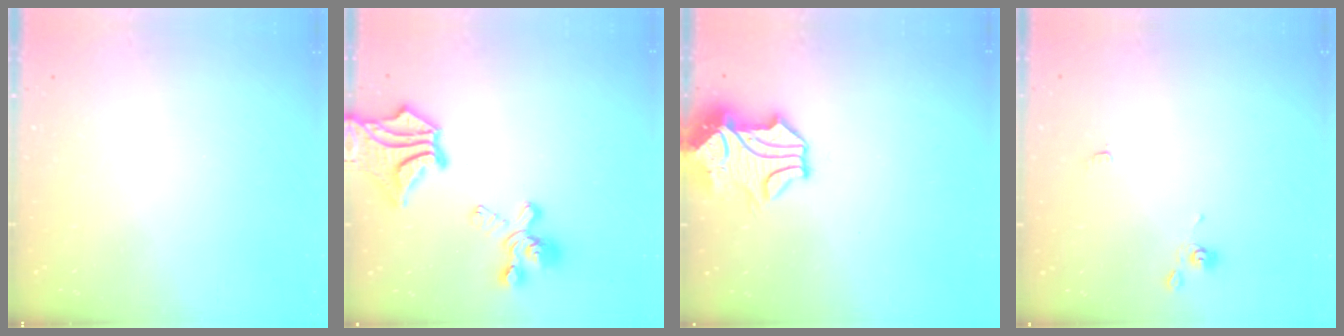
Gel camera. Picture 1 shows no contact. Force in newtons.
{"total": 9.6, "press": 9.0, "slide": 3.5}
{"total": 2.1, "press": 1.6, "slide": 1.3}
{"total": 0.0}